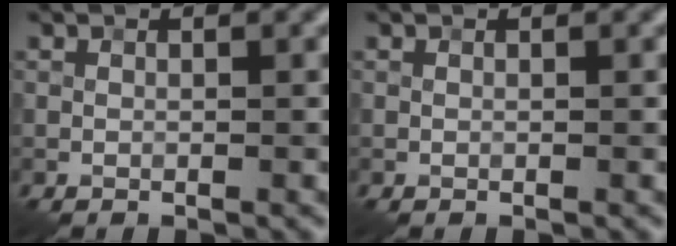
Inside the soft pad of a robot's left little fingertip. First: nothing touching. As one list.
[{"total": 0.0}]